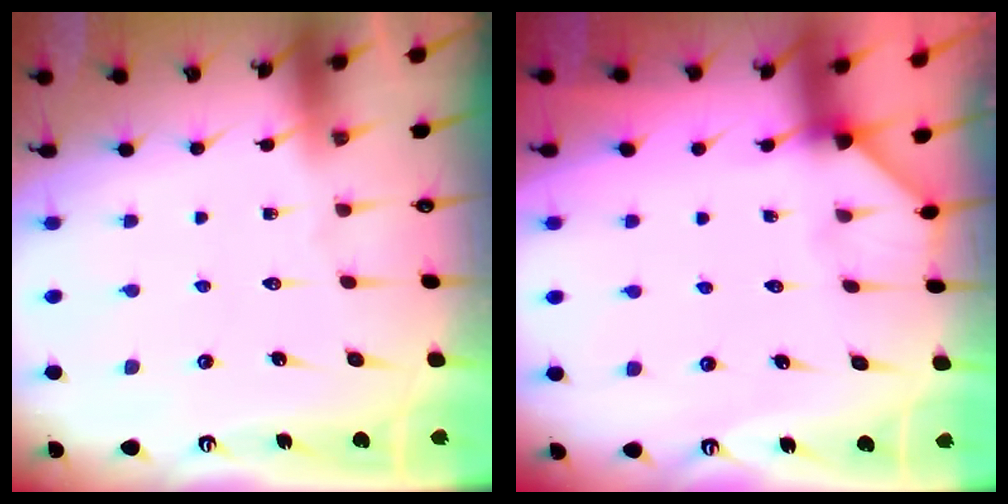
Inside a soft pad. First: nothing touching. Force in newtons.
{"total": 2.0, "press": 2.0, "slide": 0.3}